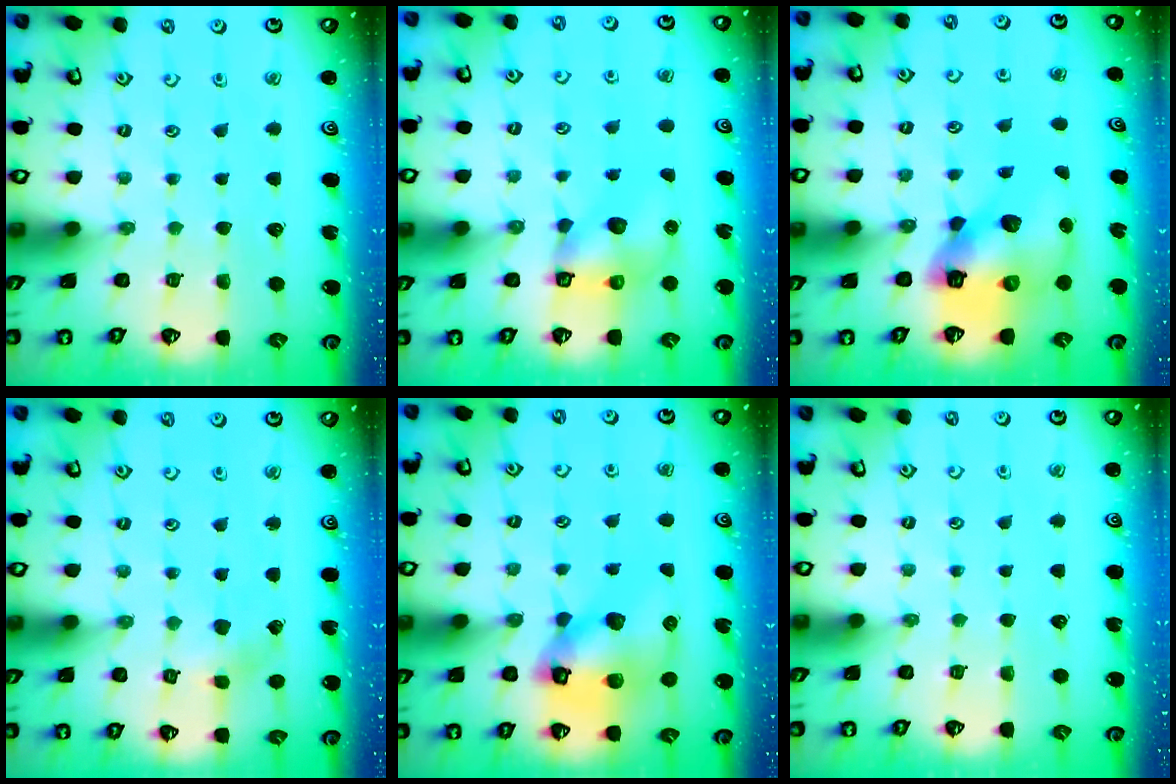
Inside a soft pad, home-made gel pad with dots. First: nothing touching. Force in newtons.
{"total": 7.6, "press": 7.6, "slide": 0.8}
{"total": 13.1, "press": 12.9, "slide": 2.0}
{"total": 2.5, "press": 2.5, "slide": 0.3}
{"total": 14.0, "press": 13.9, "slide": 2.0}
{"total": 0.0}